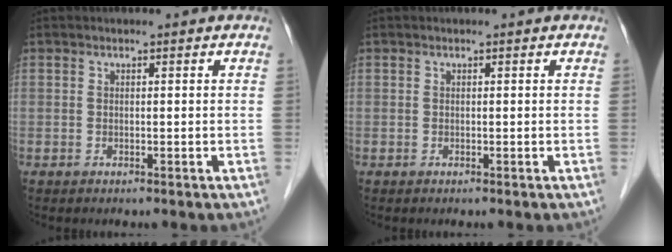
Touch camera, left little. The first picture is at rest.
{"total": 0.0}